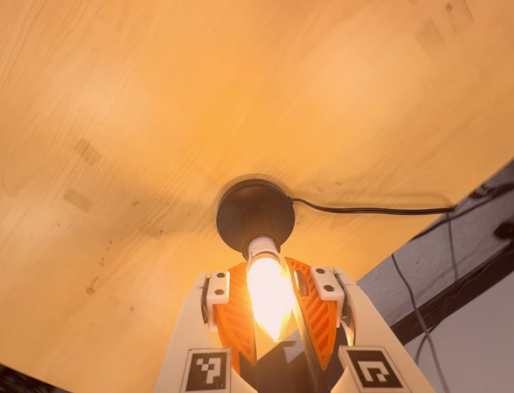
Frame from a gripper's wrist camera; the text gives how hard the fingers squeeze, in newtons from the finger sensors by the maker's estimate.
{"total": 14.1, "left": 13.5, "right": 14.7}